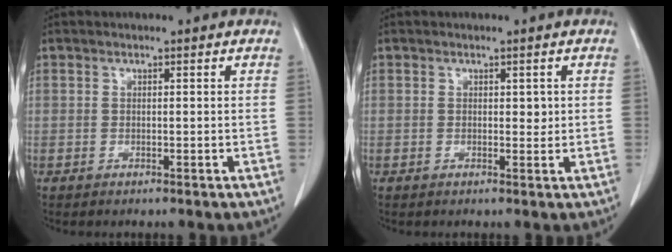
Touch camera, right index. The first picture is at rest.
{"total": 1.1, "force": [0.3, 0.7, 0.7], "torque": [-0.006, 0.001, 0.007]}